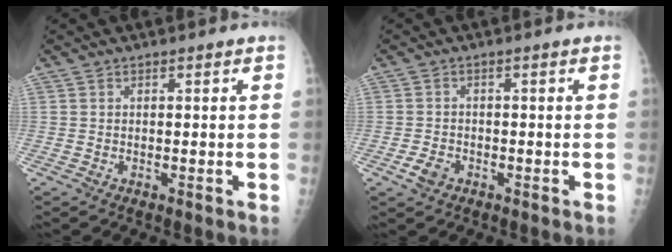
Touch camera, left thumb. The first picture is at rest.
{"total": 2.7, "force": [-1.4, 1.8, 1.5], "torque": [-0.030, 0.007, -0.022]}